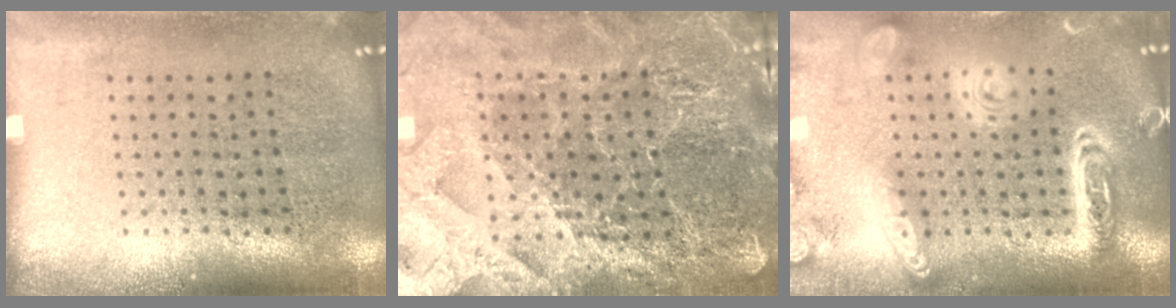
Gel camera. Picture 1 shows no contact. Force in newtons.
{"total": 4.5, "press": 4.2, "slide": 1.5}
{"total": 4.1, "press": 4.0, "slide": 0.4}